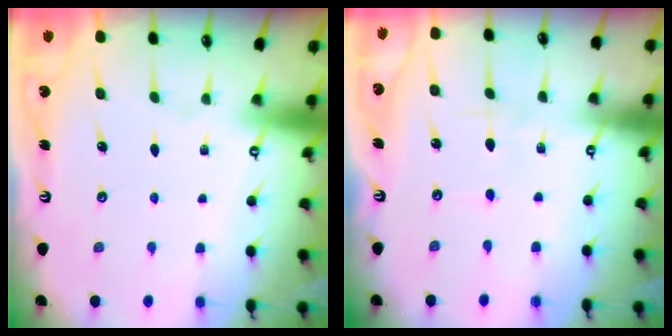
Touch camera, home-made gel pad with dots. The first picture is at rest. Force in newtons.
{"total": 2.4, "press": 2.4, "slide": 0.3}